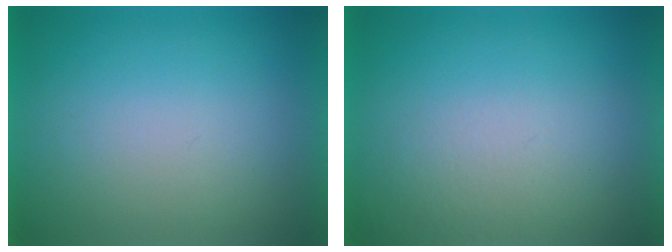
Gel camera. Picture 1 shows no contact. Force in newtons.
{"total": 3.3}